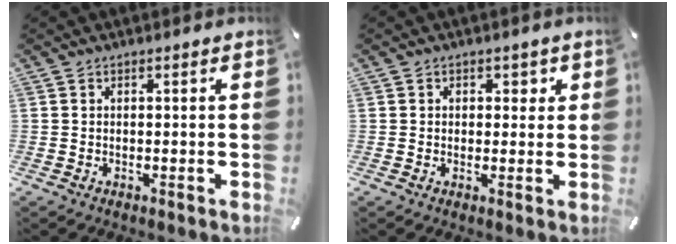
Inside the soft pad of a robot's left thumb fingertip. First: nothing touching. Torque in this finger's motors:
{"motor_torque": [-0.18, 0.02, -0.03, -0.03, 0.06]}